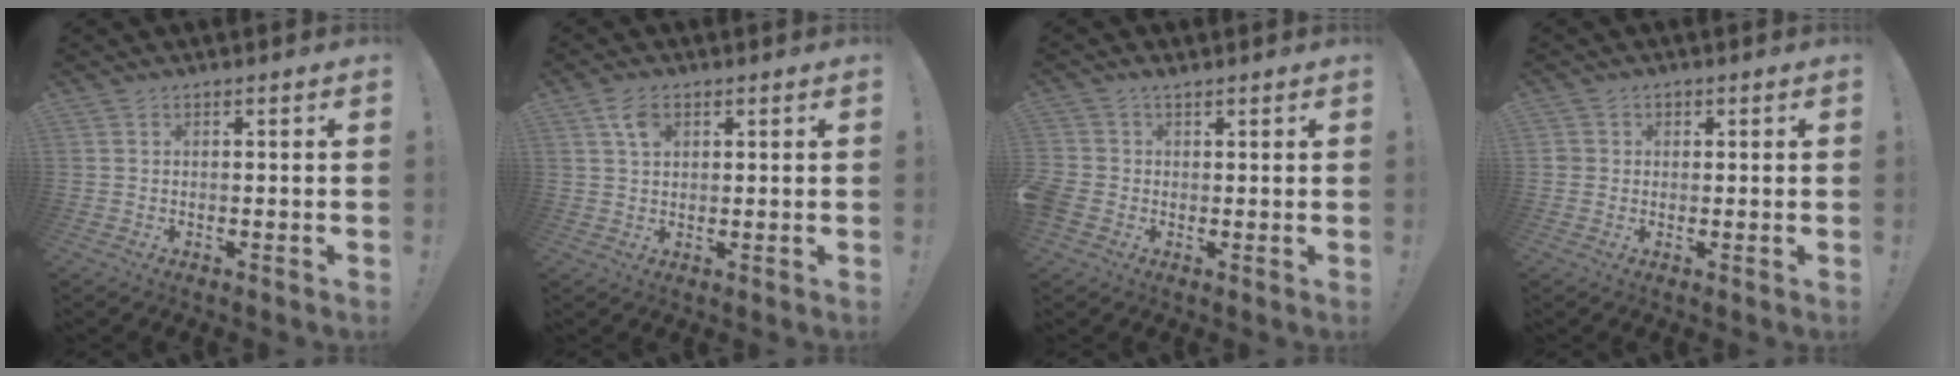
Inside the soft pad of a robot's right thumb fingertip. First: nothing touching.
{"total": 4.4, "force": [2.1, 2.7, 2.8], "torque": [-0.047, -0.003, 0.038]}
{"total": 4.2, "force": [0.6, 3.6, 2.1], "torque": [-0.046, -0.001, 0.013]}
{"total": 2.1, "force": [0.4, 2.0, 0.3], "torque": [0.000, 0.001, 0.006]}